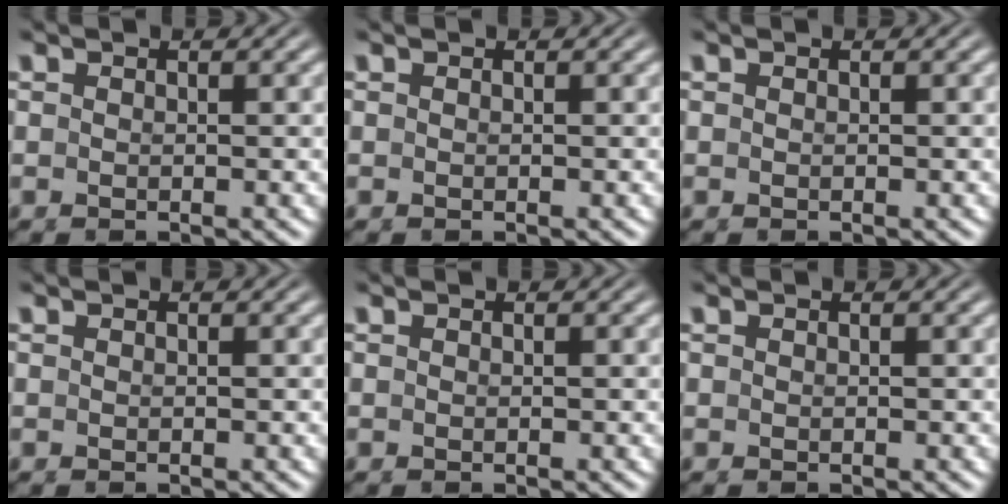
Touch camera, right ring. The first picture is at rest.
{"total": 0.0}
{"total": 0.0}
{"total": 0.0}
{"total": 0.0}
{"total": 0.0}